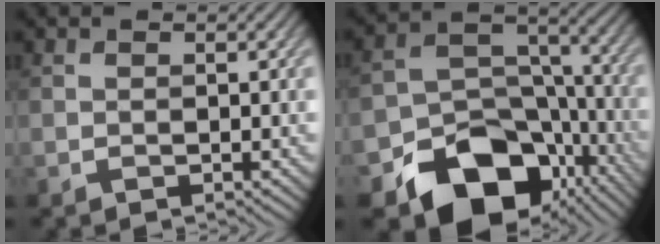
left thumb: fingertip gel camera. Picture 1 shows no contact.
{"total": 14.9, "force": [-8.1, 10.5, 6.9], "torque": [-0.125, -0.037, -0.128]}